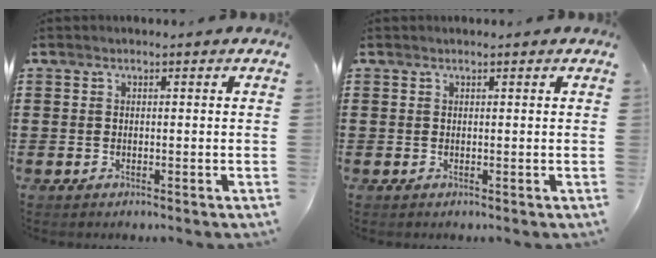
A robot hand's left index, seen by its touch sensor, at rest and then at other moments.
{"total": 0.0}